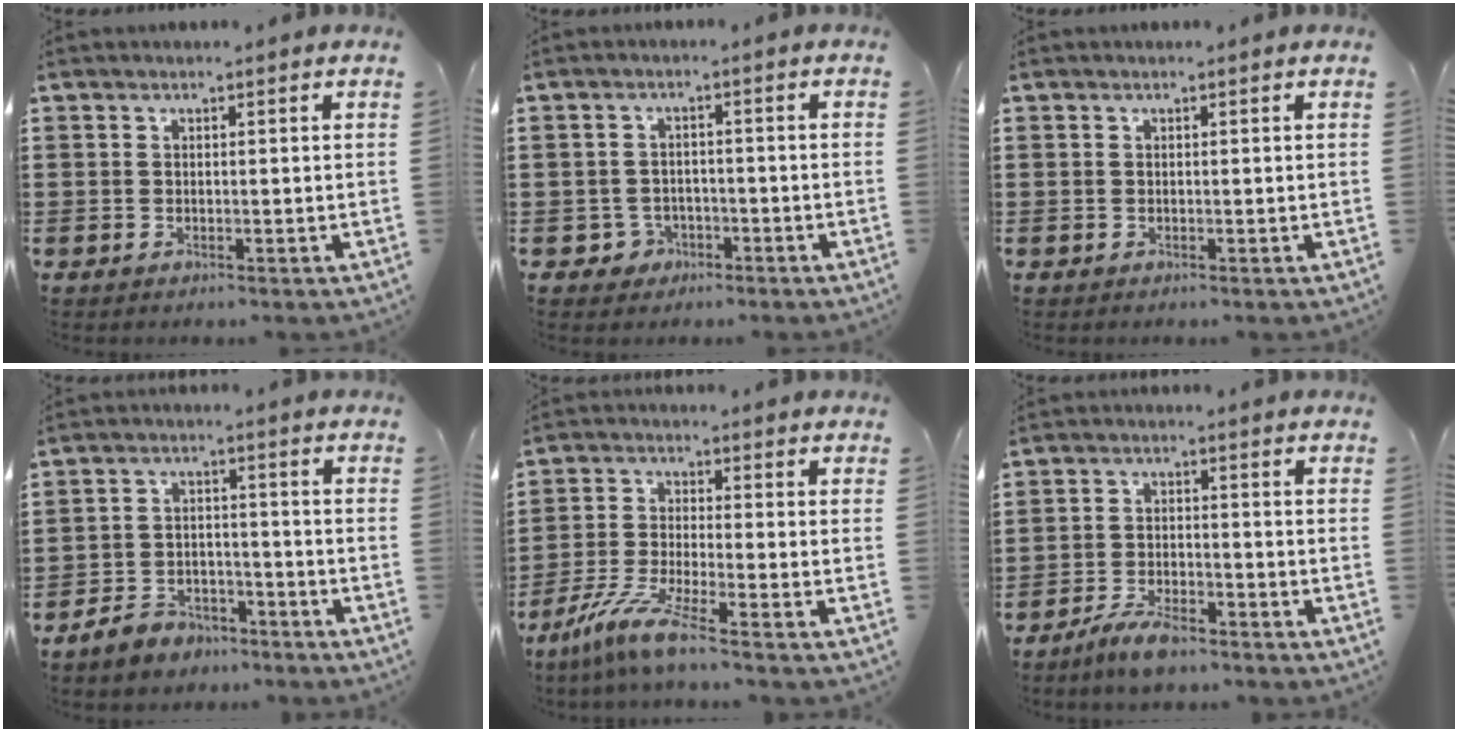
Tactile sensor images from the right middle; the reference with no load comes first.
{"total": 2.9, "force": [-1.9, 2.1, 0.5], "torque": [-0.018, 0.004, -0.042]}
{"total": 0.0}
{"total": 4.5, "force": [-4.2, 1.5, 0.7], "torque": [-0.021, 0.011, -0.089]}
{"total": 7.2, "force": [-5.6, 0.1, 4.5], "torque": [-0.104, -0.018, -0.113]}
{"total": 4.8, "force": [-4.0, 1.1, 2.4], "torque": [-0.058, 0.001, -0.081]}